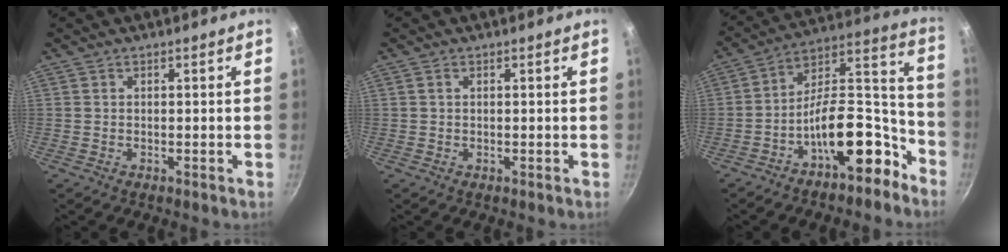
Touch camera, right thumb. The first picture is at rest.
{"total": 0.7, "force": [0.3, 0.4, 0.5], "torque": [-0.008, 0.002, 0.004]}
{"total": 17.1, "force": [-9.5, 7.7, 12.0], "torque": [-0.123, 0.119, -0.153]}